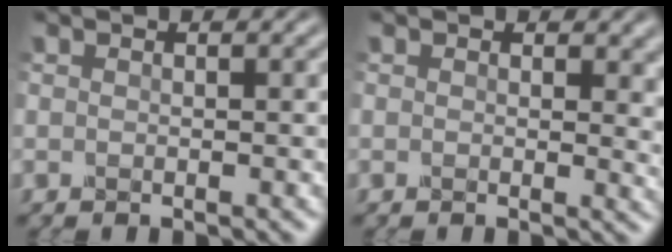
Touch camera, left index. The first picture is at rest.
{"total": 3.5, "force": [0.2, 2.0, 2.9], "torque": [-0.043, -0.003, 0.001]}